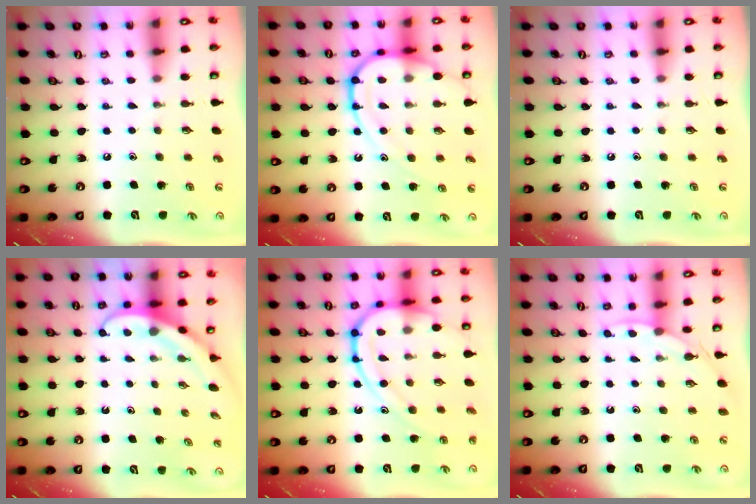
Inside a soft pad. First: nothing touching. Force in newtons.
{"total": 13.5, "press": 13.4, "slide": 1.2}
{"total": 0.0}
{"total": 3.8, "press": 3.8, "slide": 0.3}
{"total": 15.8, "press": 15.7, "slide": 1.5}
{"total": 2.9, "press": 2.9, "slide": 0.4}